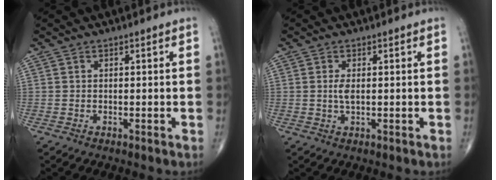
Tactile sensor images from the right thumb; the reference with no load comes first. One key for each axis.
{"total": 2.0, "fx": 0.1, "fy": 0.7, "fz": 1.8, "tx": -0.036, "ty": -0.004, "tz": 0.003}